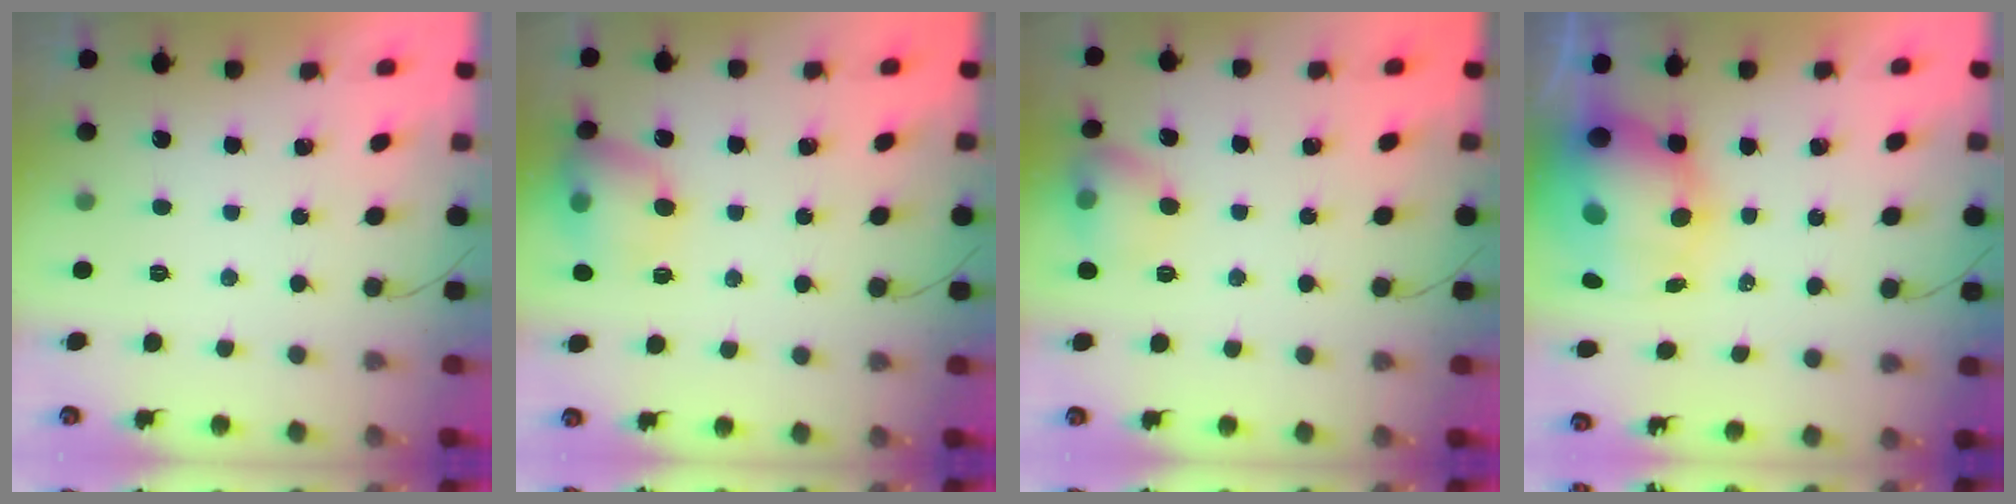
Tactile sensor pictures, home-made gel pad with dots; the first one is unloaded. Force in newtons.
{"total": 13.0, "press": 12.9, "slide": 2.0}
{"total": 9.7, "press": 9.7, "slide": 1.2}
{"total": 12.5, "press": 12.1, "slide": 3.1}